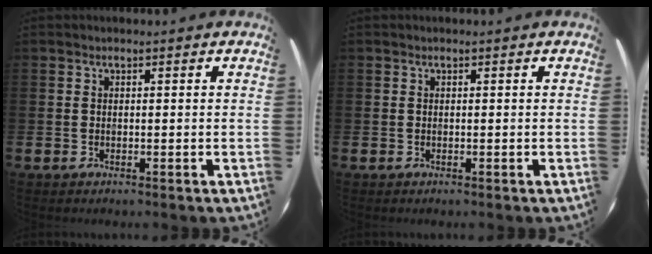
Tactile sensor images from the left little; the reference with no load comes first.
{"total": 0.0}